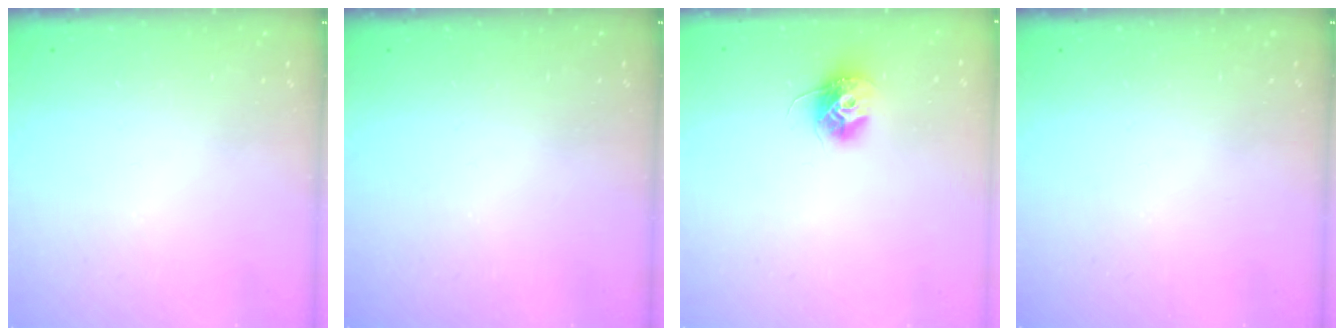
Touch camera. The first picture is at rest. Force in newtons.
{"total": 0.0}
{"total": 10.4, "press": 10.4, "slide": 0.5}
{"total": 0.0}